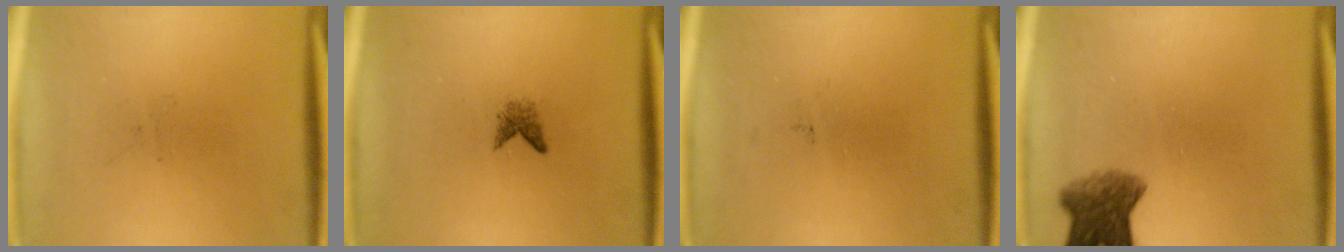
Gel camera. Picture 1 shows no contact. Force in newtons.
{"total": 1.3}
{"total": 0.0}
{"total": 5.8}